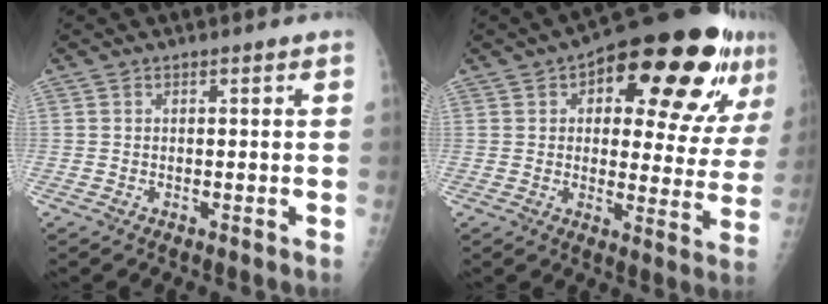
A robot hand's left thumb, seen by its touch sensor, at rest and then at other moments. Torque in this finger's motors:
{"motor_torque": [0.51, 0.71, 1.49, -1.28, 0.16]}